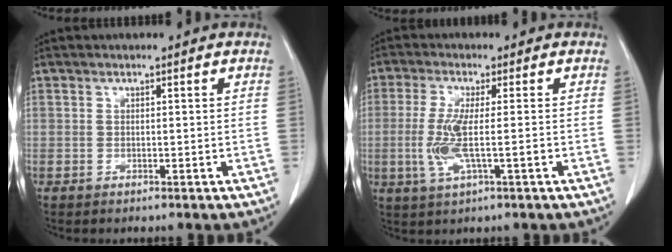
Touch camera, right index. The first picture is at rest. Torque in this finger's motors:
{"motor_torque": [0.31, 0.02, 0.25, 0.08]}